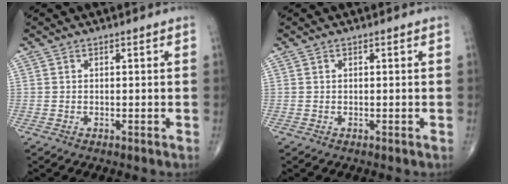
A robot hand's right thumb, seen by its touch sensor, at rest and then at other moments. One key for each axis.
{"total": 0.0}